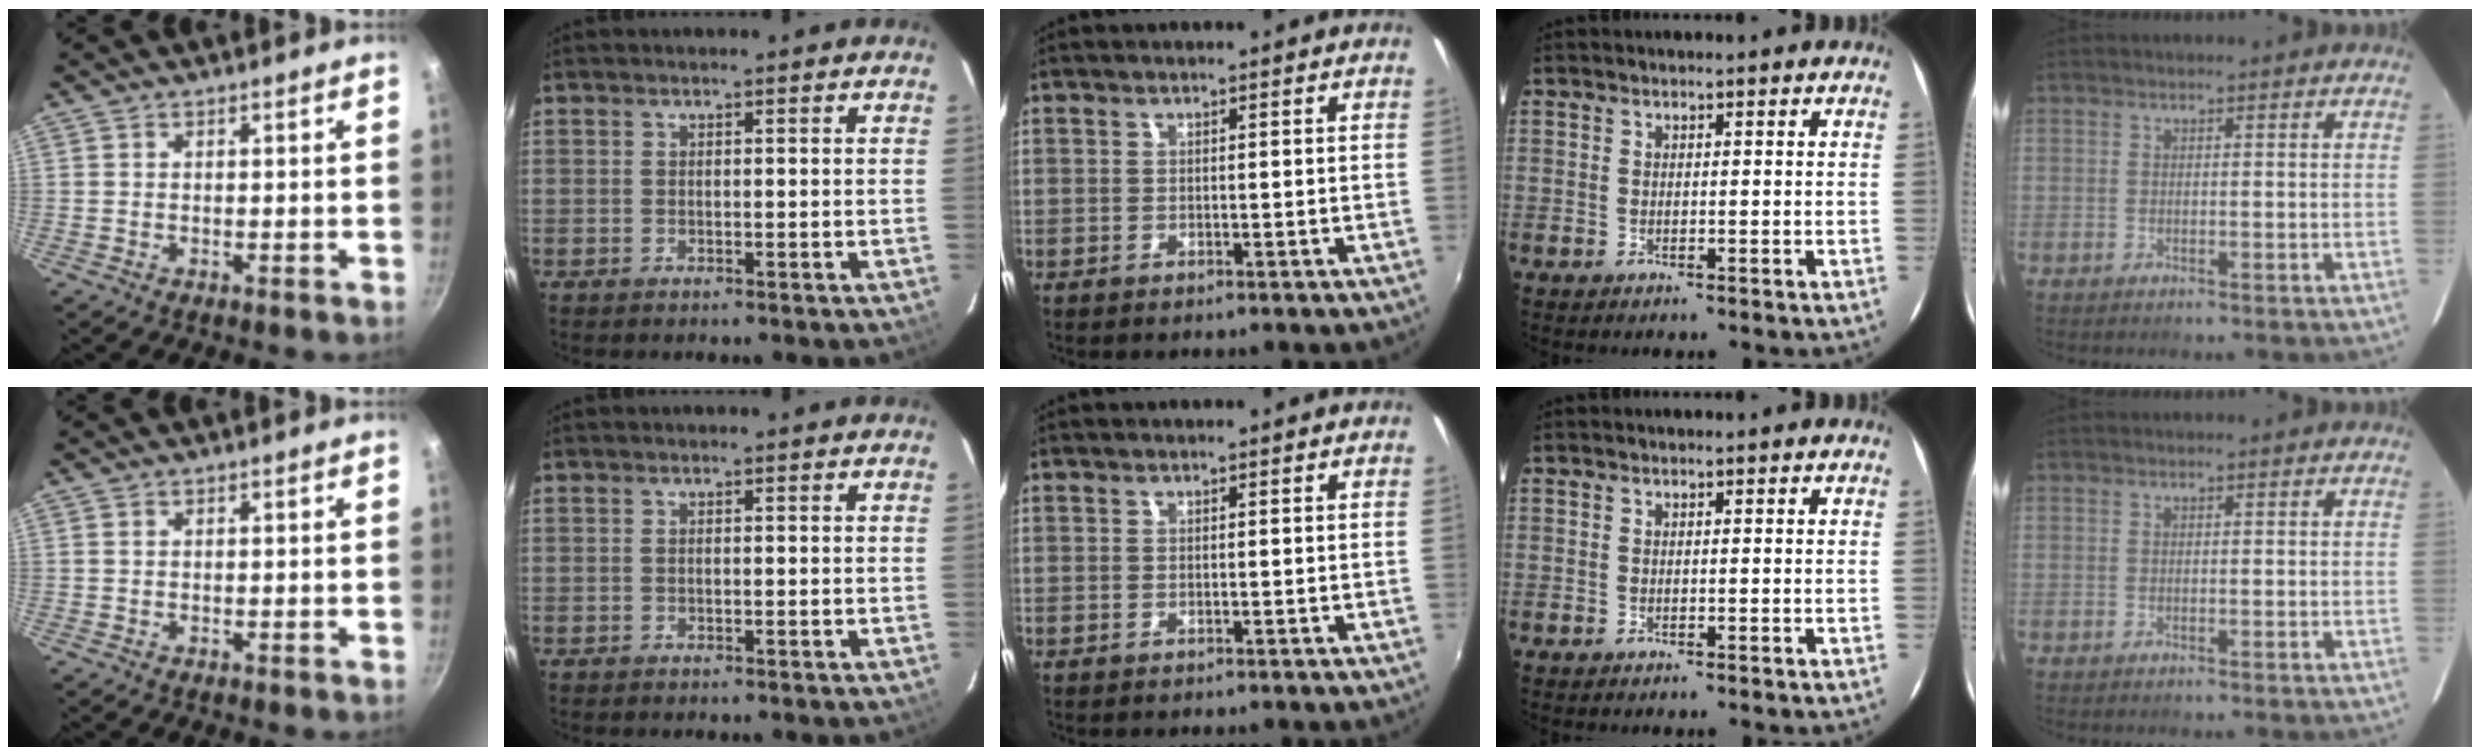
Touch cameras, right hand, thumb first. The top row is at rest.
{}